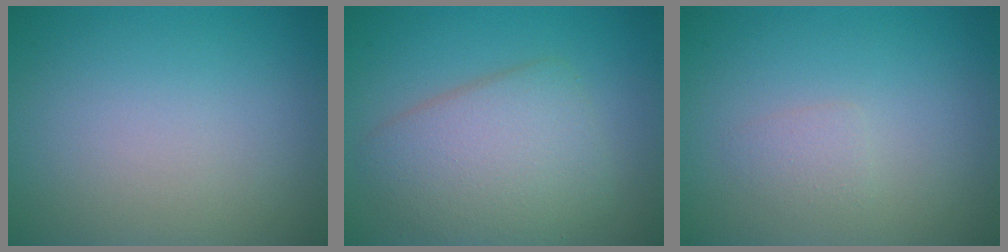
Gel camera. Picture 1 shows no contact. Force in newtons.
{"total": 5.6, "press": 5.6, "slide": 0.3}
{"total": 1.0, "press": 1.0, "slide": 0.2}